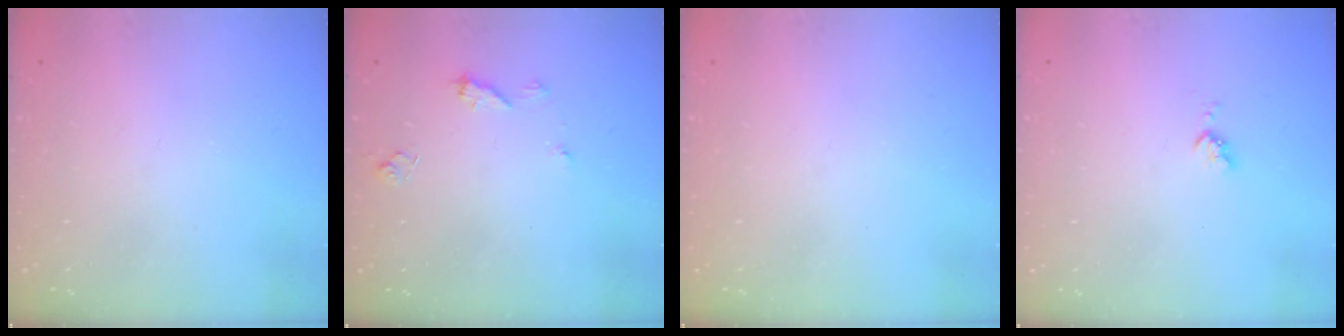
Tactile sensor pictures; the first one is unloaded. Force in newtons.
{"total": 7.0, "press": 7.0, "slide": 0.7}
{"total": 0.0}
{"total": 3.5, "press": 3.5, "slide": 0.4}